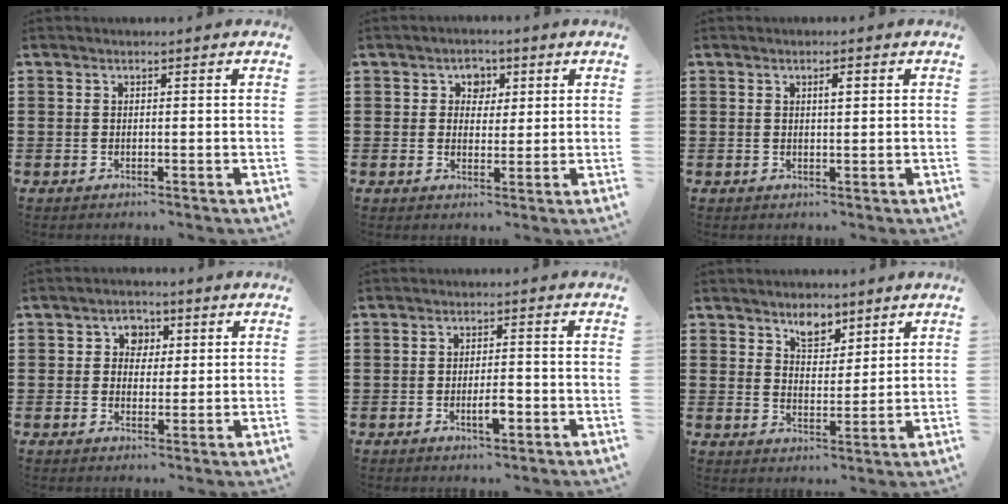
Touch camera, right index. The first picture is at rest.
{"total": 3.1, "force": [1.1, 2.7, 1.0], "torque": [-0.025, 0.009, 0.014]}
{"total": 1.2, "force": [0.5, 0.4, 1.1], "torque": [-0.013, 0.002, 0.005]}
{"total": 3.2, "force": [0.9, 2.8, 1.3], "torque": [-0.031, 0.008, 0.010]}
{"total": 3.6, "force": [-1.3, 1.2, 3.2], "torque": [-0.061, 0.001, -0.023]}
{"total": 4.8, "force": [3.8, 2.4, 1.8], "torque": [-0.032, -0.004, 0.068]}